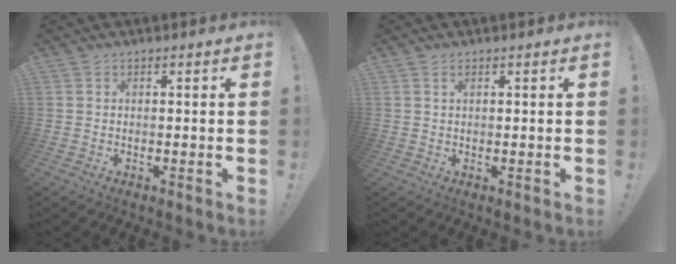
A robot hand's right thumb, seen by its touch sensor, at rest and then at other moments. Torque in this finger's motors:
{"motor_torque": [-0.12, 0.09, -0.04, -0.06, -0.04]}